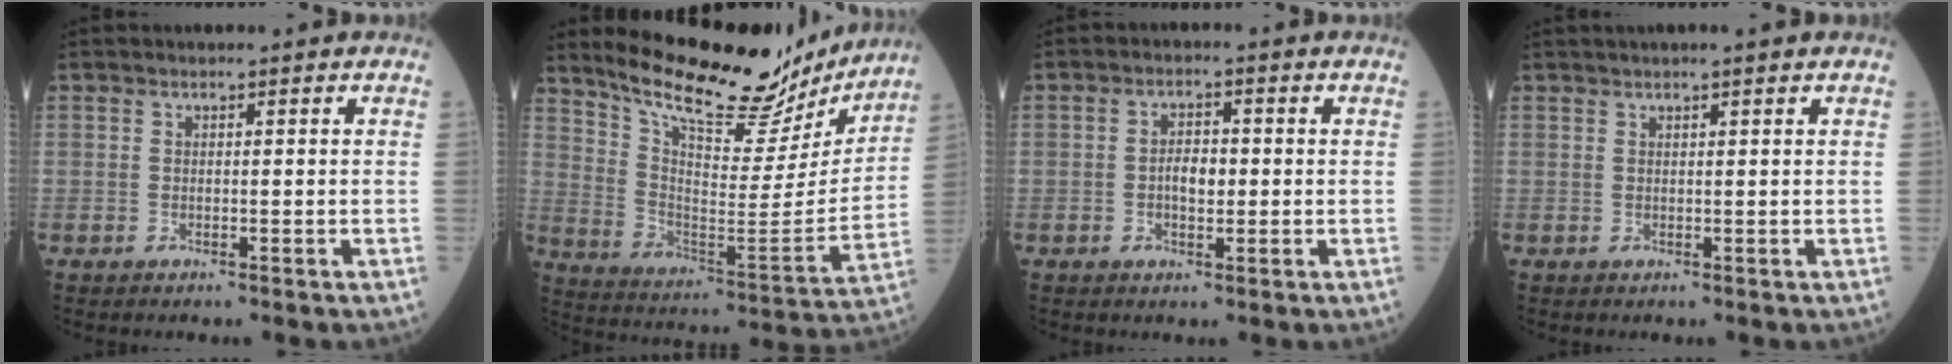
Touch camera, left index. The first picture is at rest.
{"total": 22.9, "force": [20.1, 5.6, 9.5], "torque": [-0.148, -0.027, 0.297]}
{"total": 3.2, "force": [-0.4, 1.6, 2.8], "torque": [-0.045, 0.006, -0.008]}
{"total": 3.2, "force": [2.6, -0.1, 1.8], "torque": [-0.013, 0.024, 0.040]}